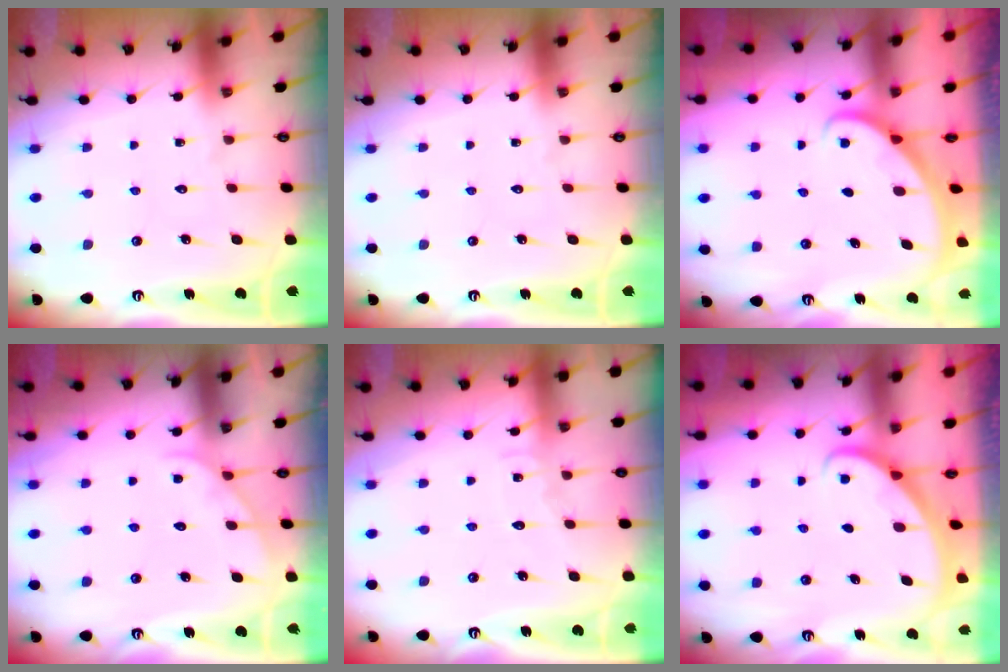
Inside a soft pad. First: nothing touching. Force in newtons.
{"total": 0.0}
{"total": 2.0, "press": 2.0, "slide": 0.1}
{"total": 2.9, "press": 2.9, "slide": 0.3}
{"total": 5.5, "press": 5.5, "slide": 0.5}
{"total": 1.9, "press": 1.9, "slide": 0.1}